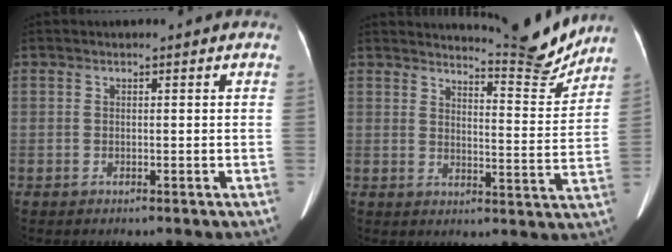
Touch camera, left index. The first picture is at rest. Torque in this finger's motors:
{"motor_torque": [-0.22, -0.61, 0.07, 0.03]}